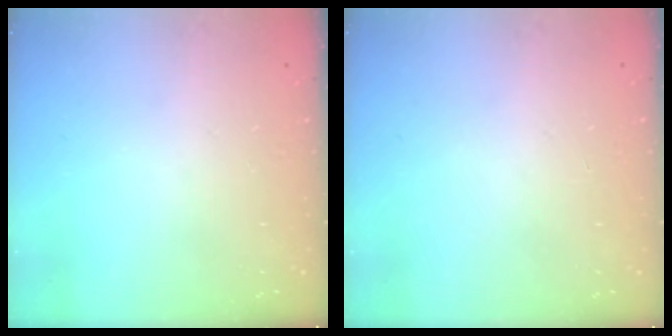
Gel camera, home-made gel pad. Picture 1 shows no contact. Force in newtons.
{"total": 0.0}